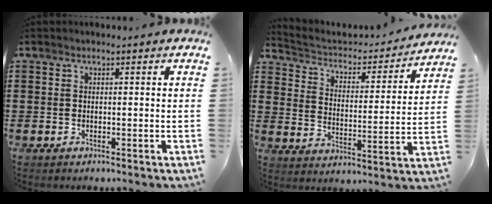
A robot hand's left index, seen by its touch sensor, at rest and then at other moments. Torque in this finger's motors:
{"motor_torque": [0.02, 0.20, 0.15, 0.07]}